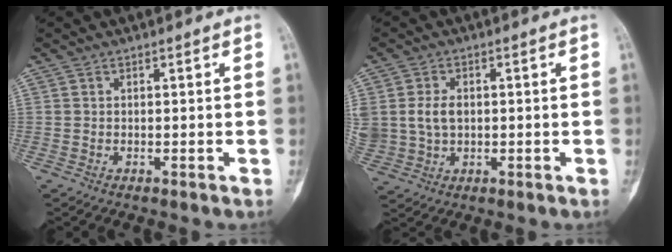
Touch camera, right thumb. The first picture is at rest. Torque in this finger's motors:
{"motor_torque": [0.40, 0.65, 0.33, -0.20, 0.06]}